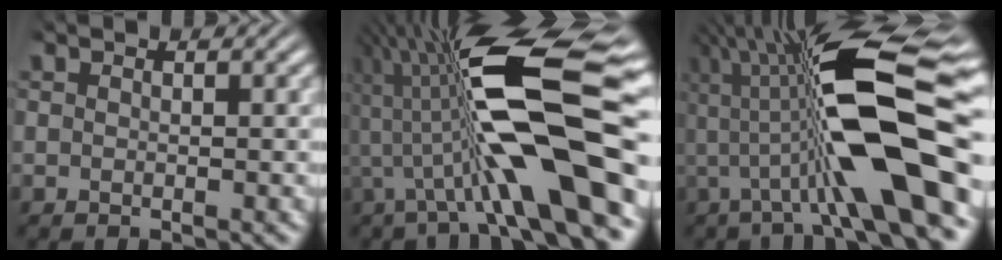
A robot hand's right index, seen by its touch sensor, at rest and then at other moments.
{"total": 13.9, "force": [1.0, 4.7, 13.1], "torque": [-0.231, 0.010, 0.014]}
{"total": 13.0, "force": [2.0, 4.4, 12.1], "torque": [-0.206, 0.016, 0.026]}